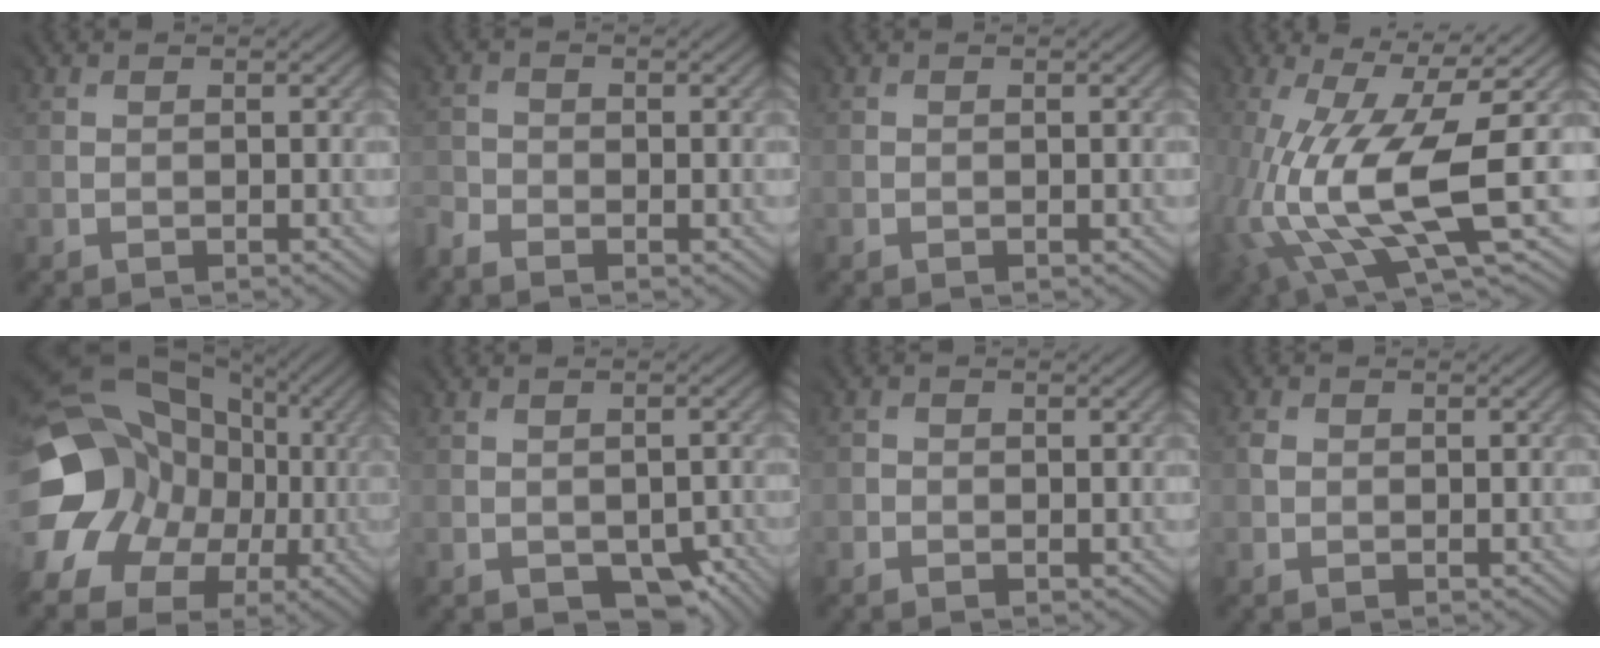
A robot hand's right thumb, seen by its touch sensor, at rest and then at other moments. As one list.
[{"total": 2.6, "force": [-2.5, 0.2, -0.6], "torque": [-0.009, -0.013, -0.056]}, {"total": 0.7, "force": [-0.1, -0.2, -0.7], "torque": [0.014, -0.001, -0.003]}, {"total": 14.9, "force": [-2.9, 4.7, 13.8], "torque": [-0.288, -0.023, -0.045]}, {"total": 14.8, "force": [-0.4, 12.7, 7.6], "torque": [-0.182, -0.011, 0.002]}, {"total": 5.3, "force": [-3.0, 3.6, 2.5], "torque": [-0.021, -0.019, -0.031]}, {"total": 1.4, "force": [-0.5, 0.3, -1.2], "torque": [0.018, -0.006, -0.008]}, {"total": 1.0, "force": [0.2, 0.6, -0.8], "torque": [0.010, -0.004, 0.002]}]